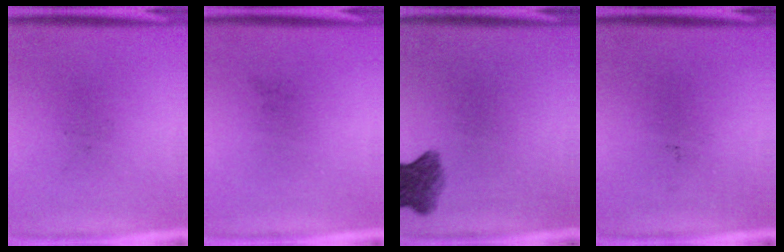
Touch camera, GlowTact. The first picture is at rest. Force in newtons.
{"total": 0.0}
{"total": 6.2}
{"total": 0.0}